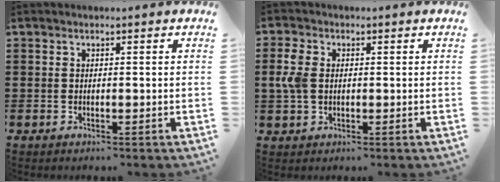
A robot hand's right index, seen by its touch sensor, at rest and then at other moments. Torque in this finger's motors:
{"motor_torque": [0.55, 0.02, 0.14, 0.09]}